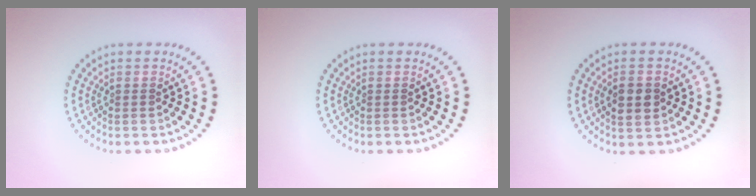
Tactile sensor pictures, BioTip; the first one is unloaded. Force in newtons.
{"total": 0.0}
{"total": 2.5, "press": 2.4, "slide": 0.2}